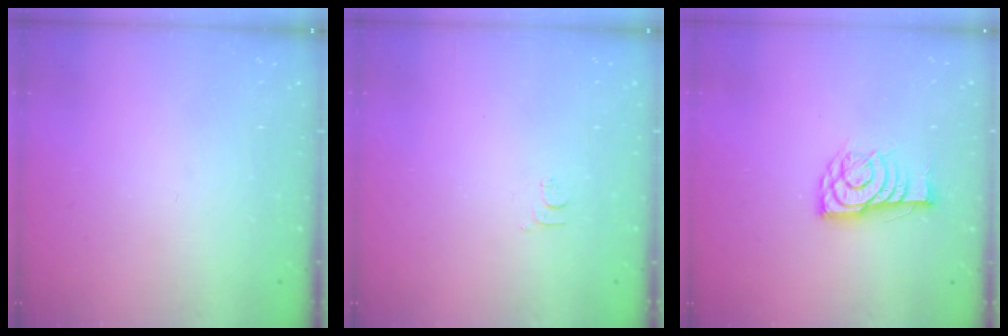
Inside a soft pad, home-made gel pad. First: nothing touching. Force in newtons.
{"total": 5.2, "press": 5.1, "slide": 0.5}
{"total": 11.1, "press": 11.0, "slide": 0.6}